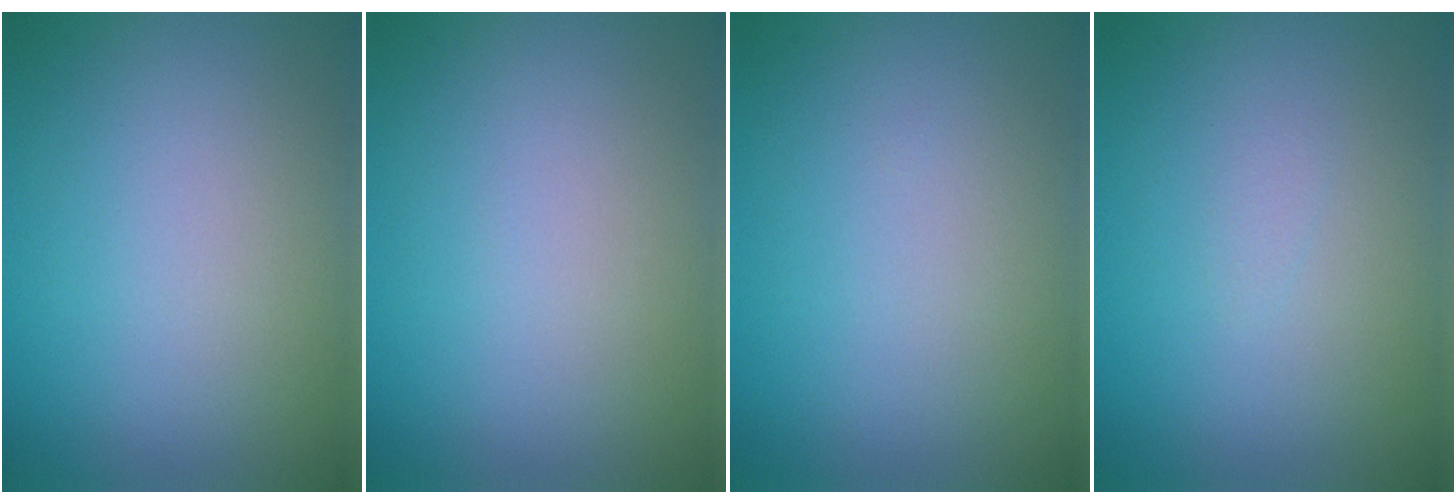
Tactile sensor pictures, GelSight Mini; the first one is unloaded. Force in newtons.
{"total": 0.0}
{"total": 0.0}
{"total": 0.5, "press": 0.5, "slide": 0.1}